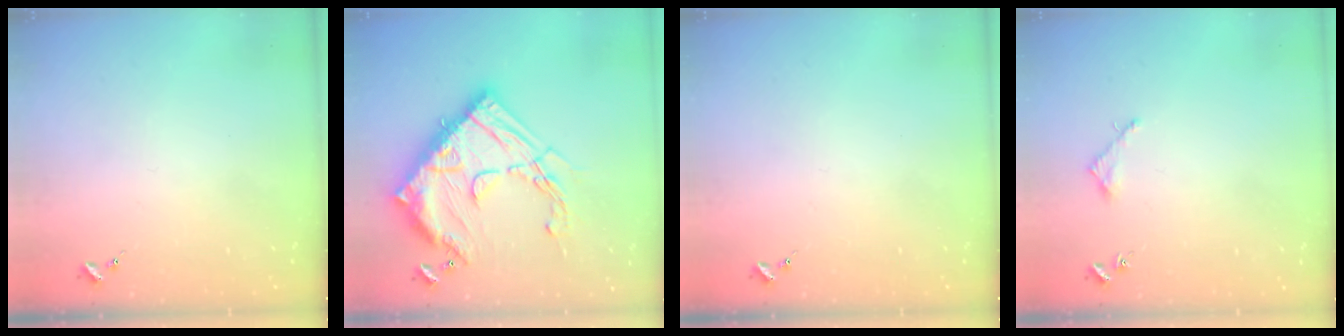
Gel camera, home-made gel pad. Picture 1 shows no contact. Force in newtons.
{"total": 29.9, "press": 29.8, "slide": 2.4}
{"total": 0.0}
{"total": 2.0, "press": 2.0, "slide": 0.1}